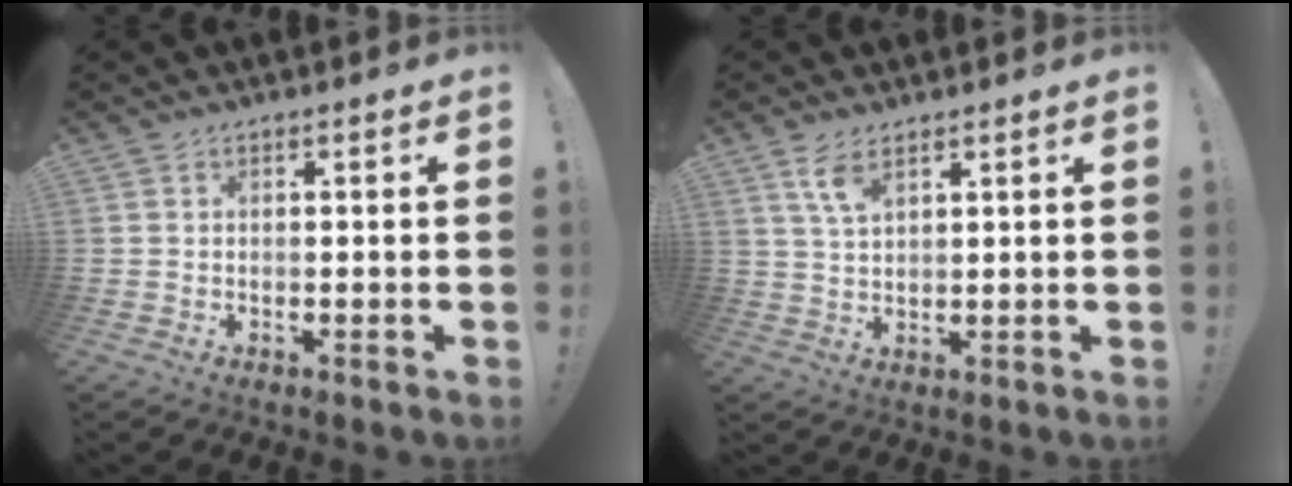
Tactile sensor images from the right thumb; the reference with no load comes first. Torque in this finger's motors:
{"motor_torque": [1.17, 1.24, 0.56, -0.18, 0.07]}